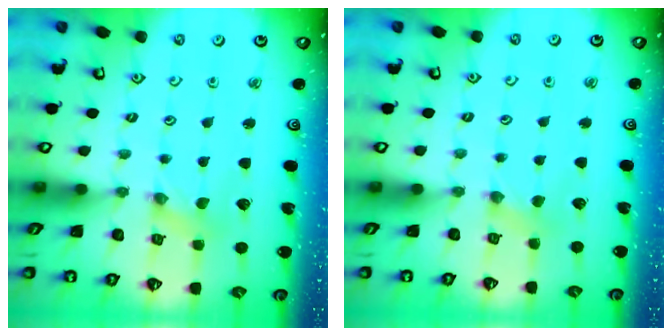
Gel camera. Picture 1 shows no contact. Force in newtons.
{"total": 2.0, "press": 2.0, "slide": 0.4}